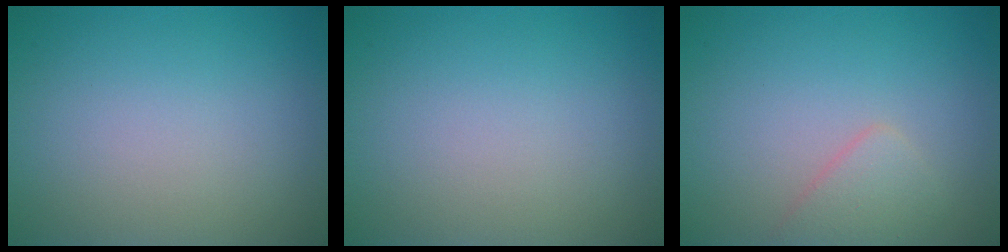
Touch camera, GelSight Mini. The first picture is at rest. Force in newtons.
{"total": 0.0}
{"total": 1.8, "press": 1.8, "slide": 0.1}